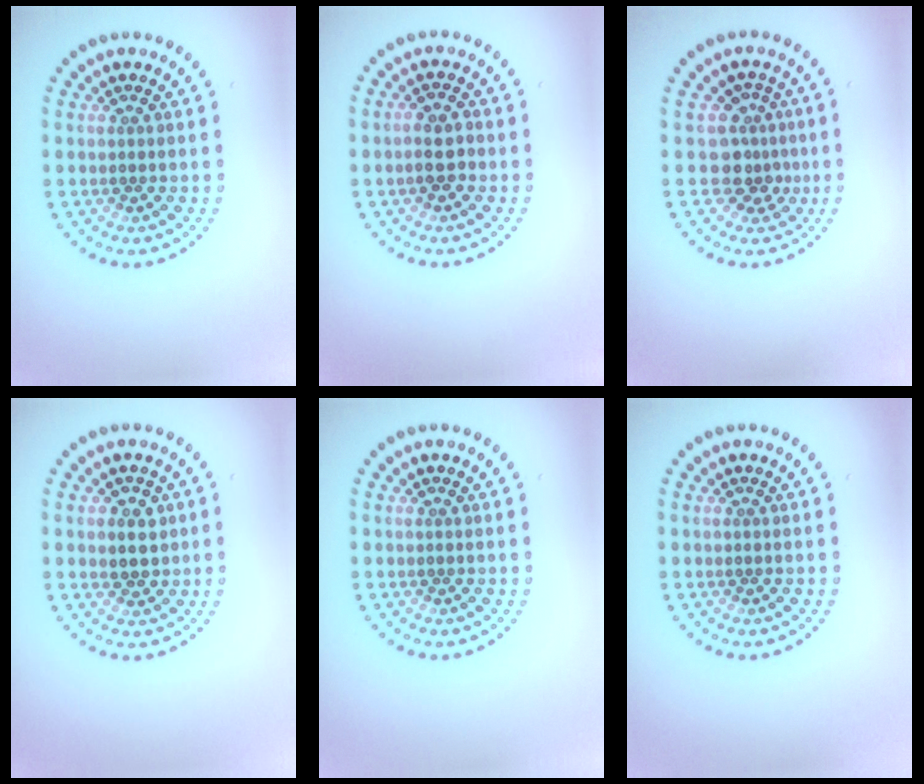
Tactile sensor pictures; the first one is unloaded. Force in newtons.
{"total": 2.2, "press": 2.1, "slide": 0.5}
{"total": 2.7, "press": 2.0, "slide": 1.8}
{"total": 2.5, "press": 2.4, "slide": 0.8}
{"total": 0.0}
{"total": 0.0}